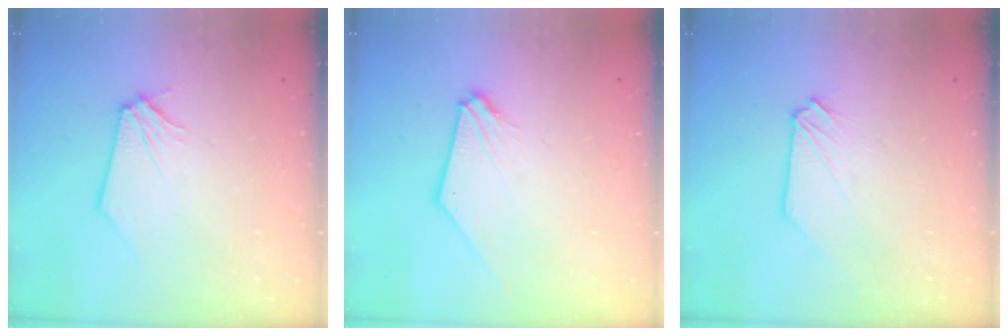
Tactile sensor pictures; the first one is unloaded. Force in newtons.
{"total": 0.9, "press": 0.8, "slide": 0.2}
{"total": 0.0}